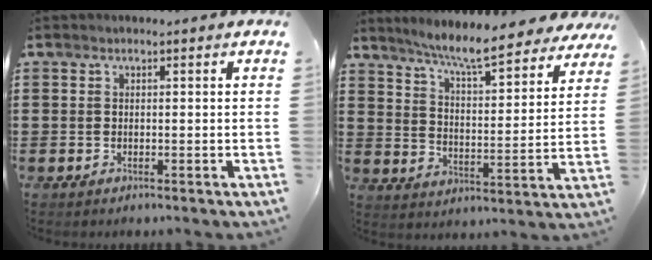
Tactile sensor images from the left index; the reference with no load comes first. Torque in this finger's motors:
{"motor_torque": [2.14, 0.00, 0.42, 0.19]}